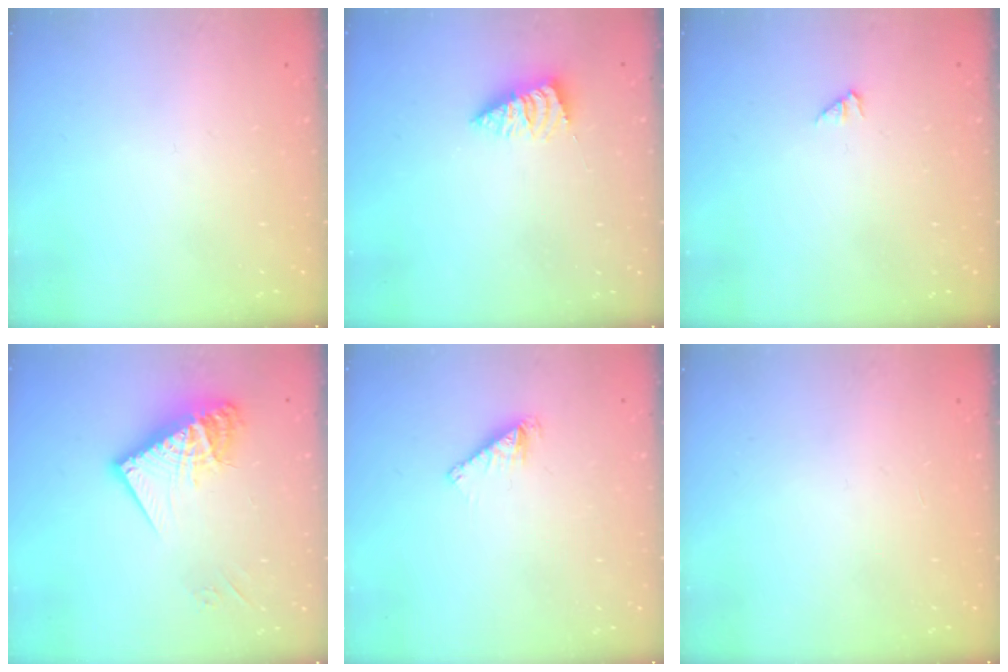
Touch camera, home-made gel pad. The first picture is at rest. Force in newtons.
{"total": 1.9, "press": 1.9, "slide": 0.2}
{"total": 0.0}
{"total": 14.8, "press": 14.8, "slide": 1.1}
{"total": 2.9, "press": 2.9, "slide": 0.2}
{"total": 0.0}